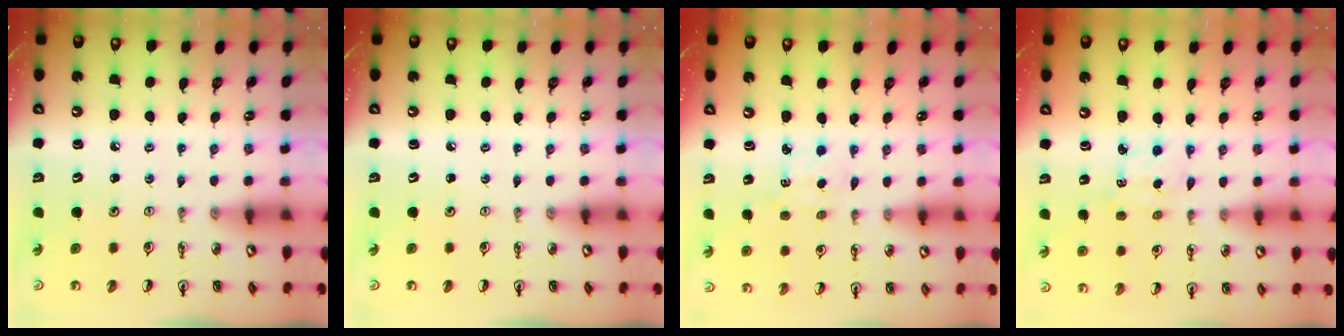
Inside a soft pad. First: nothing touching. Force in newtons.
{"total": 0.0}
{"total": 1.7, "press": 1.7, "slide": 0.3}
{"total": 1.8, "press": 1.8, "slide": 0.2}